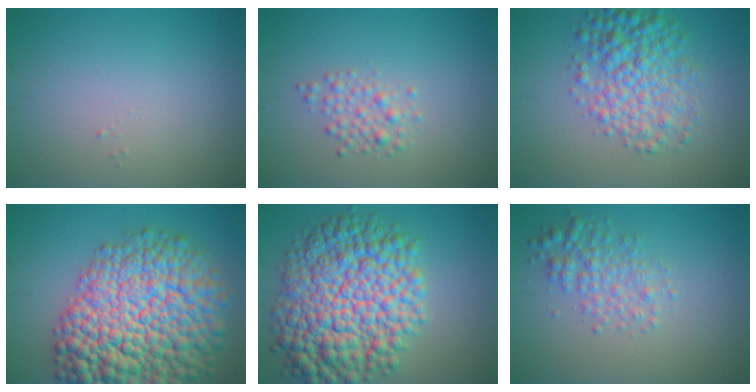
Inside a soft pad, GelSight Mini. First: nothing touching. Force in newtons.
{"total": 1.9, "press": 1.9, "slide": 0.1}
{"total": 5.7, "press": 5.7, "slide": 0.1}
{"total": 16.1, "press": 16.1, "slide": 0.7}
{"total": 12.6, "press": 12.6, "slide": 0.3}
{"total": 2.9, "press": 2.9, "slide": 0.0}